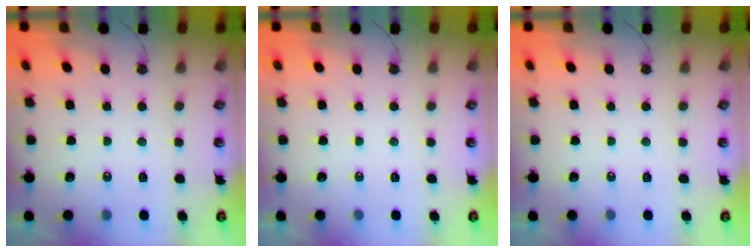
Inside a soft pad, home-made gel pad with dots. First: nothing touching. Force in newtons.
{"total": 0.0}
{"total": 0.0}